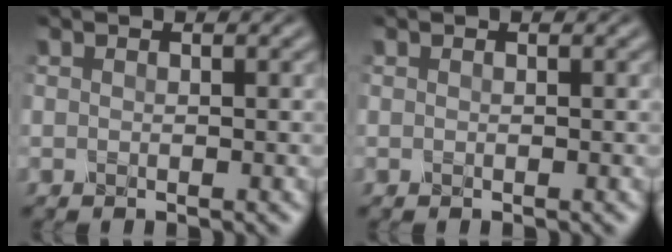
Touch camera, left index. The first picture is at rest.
{"total": 0.0}